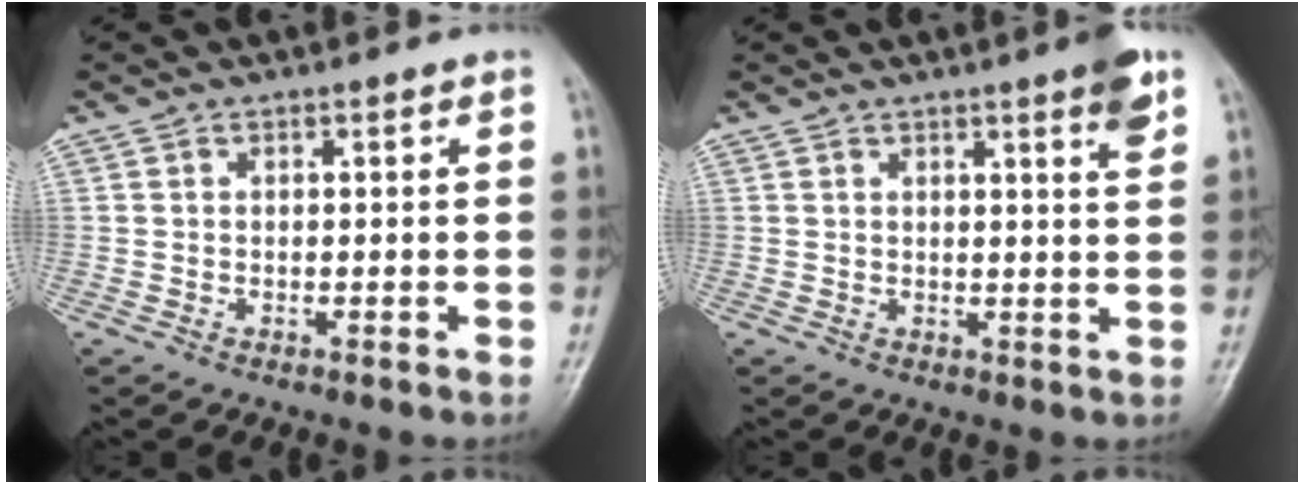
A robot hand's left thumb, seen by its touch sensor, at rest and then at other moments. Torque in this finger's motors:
{"motor_torque": [1.10, 0.78, 0.88, -0.63, 0.03]}